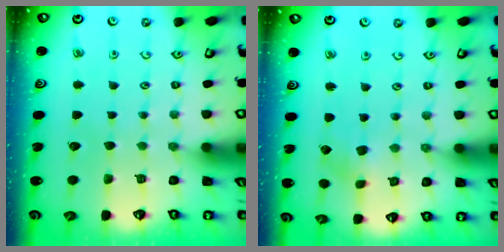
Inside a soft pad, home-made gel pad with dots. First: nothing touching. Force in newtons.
{"total": 2.3, "press": 2.3, "slide": 0.3}